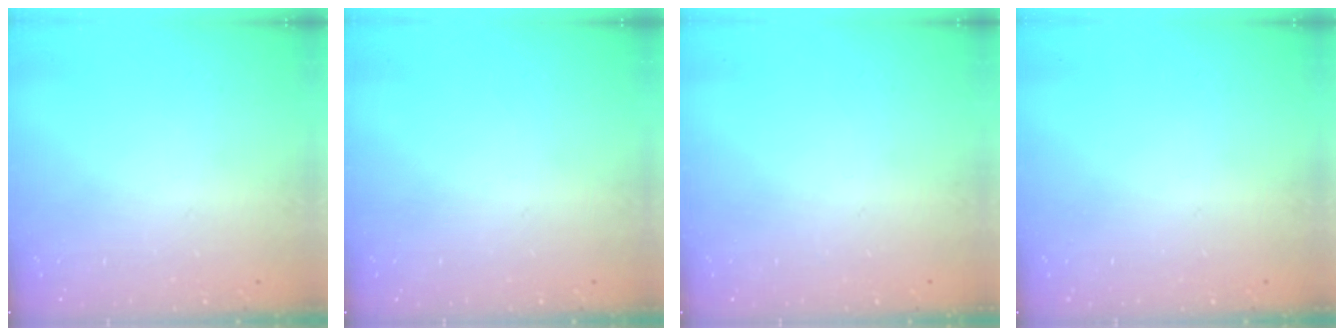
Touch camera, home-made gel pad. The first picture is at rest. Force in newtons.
{"total": 0.0}
{"total": 0.0}
{"total": 0.0}